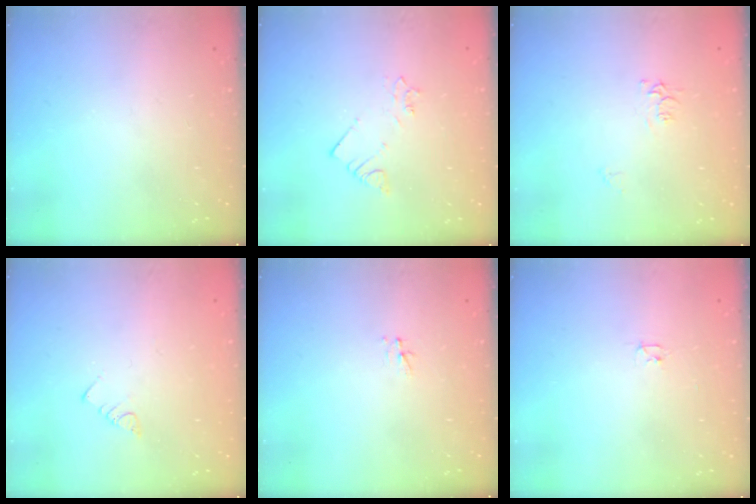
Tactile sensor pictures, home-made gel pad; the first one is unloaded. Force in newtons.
{"total": 2.7, "press": 2.7, "slide": 0.3}
{"total": 5.0, "press": 5.0, "slide": 0.7}
{"total": 3.0, "press": 3.0, "slide": 0.2}
{"total": 3.0, "press": 3.0, "slide": 0.3}
{"total": 2.4, "press": 2.3, "slide": 0.4}